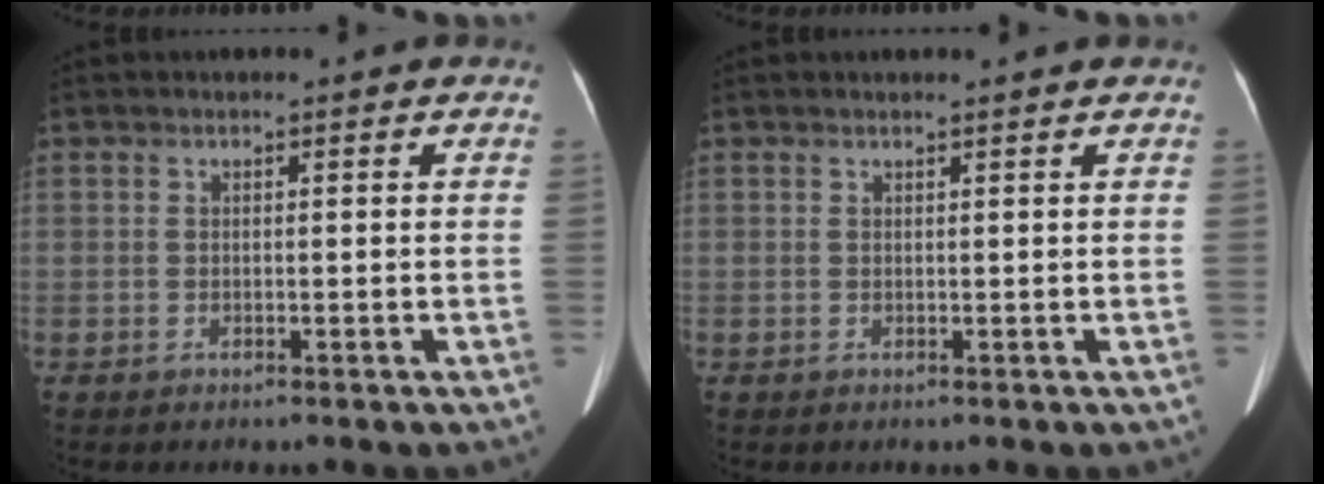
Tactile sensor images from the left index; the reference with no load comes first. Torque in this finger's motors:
{"motor_torque": [0.09, 0.00, 0.05, 0.00]}